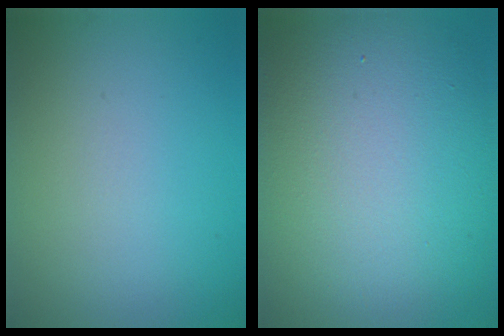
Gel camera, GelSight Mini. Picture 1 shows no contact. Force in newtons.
{"total": 14.8, "press": 14.8, "slide": 1.1}